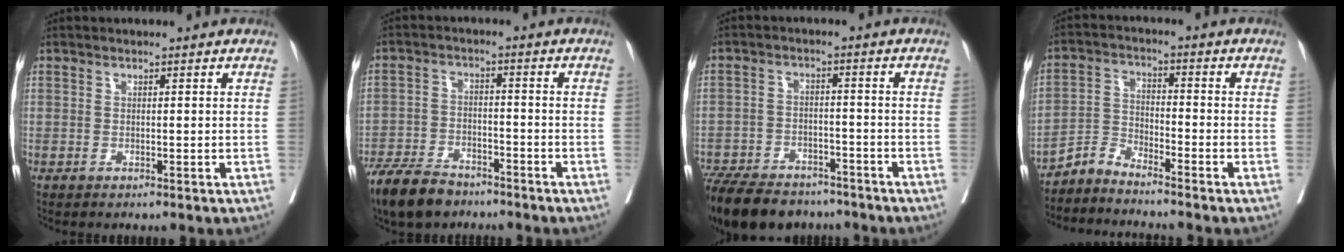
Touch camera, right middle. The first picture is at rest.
{"total": 8.8, "force": [-7.3, 3.4, 3.6], "torque": [-0.063, -0.012, -0.133]}
{"total": 16.4, "force": [-13.4, 6.8, 6.6], "torque": [-0.149, -0.011, -0.198]}
{"total": 4.2, "force": [-4.2, -0.1, -0.1], "torque": [0.001, -0.003, -0.081]}